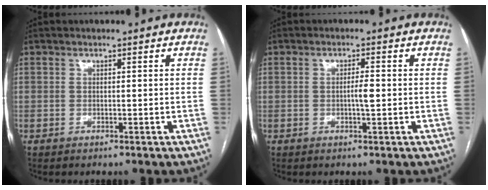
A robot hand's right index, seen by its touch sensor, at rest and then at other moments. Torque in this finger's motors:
{"motor_torque": [-0.16, -0.14, 0.03, 0.00]}